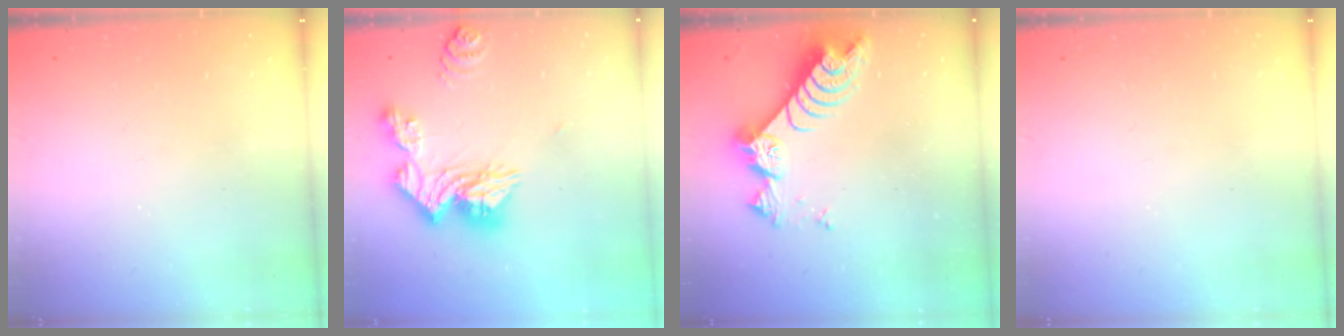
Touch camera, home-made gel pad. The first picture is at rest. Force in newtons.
{"total": 14.2, "press": 14.1, "slide": 1.4}
{"total": 8.3, "press": 8.2, "slide": 1.0}
{"total": 0.0}